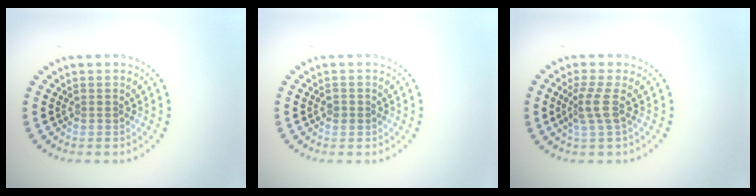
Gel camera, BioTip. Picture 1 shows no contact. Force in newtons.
{"total": 0.9, "press": 0.9, "slide": 0.1}
{"total": 2.3, "press": 1.7, "slide": 1.6}